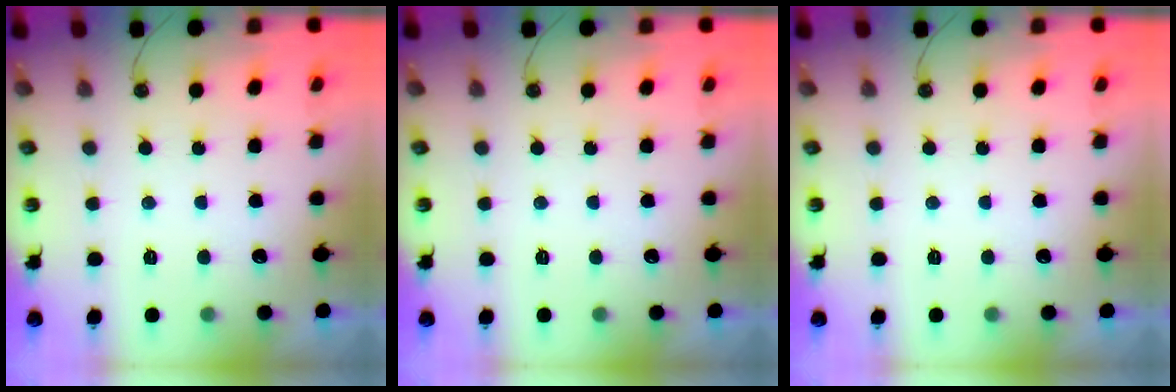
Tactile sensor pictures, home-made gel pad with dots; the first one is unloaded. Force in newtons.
{"total": 0.0}
{"total": 0.0}